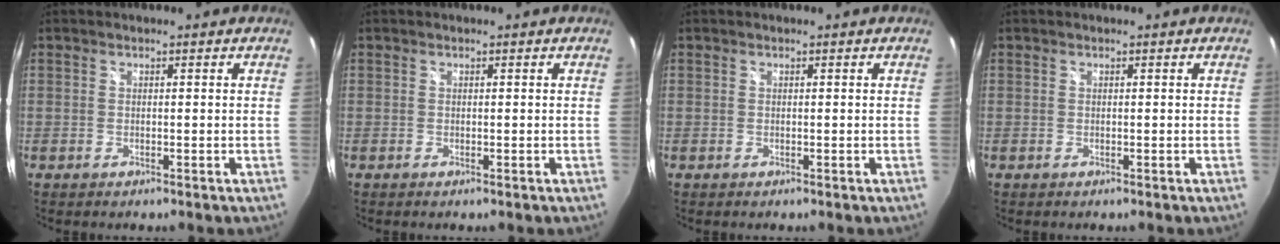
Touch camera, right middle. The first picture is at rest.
{"total": 0.0}
{"total": 0.0}
{"total": 0.0}